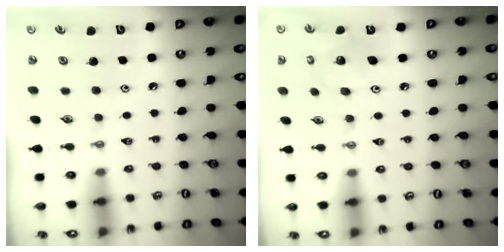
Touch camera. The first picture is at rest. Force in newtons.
{"total": 7.4, "press": 7.0, "slide": 2.5}